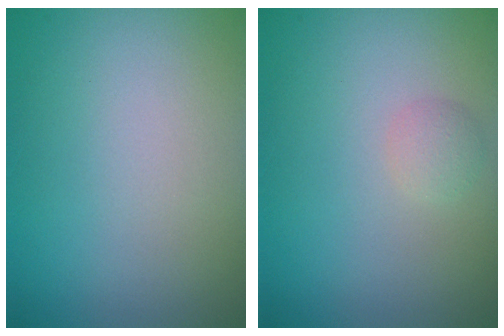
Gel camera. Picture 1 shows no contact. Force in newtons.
{"total": 1.1, "press": 1.1, "slide": 0.1}